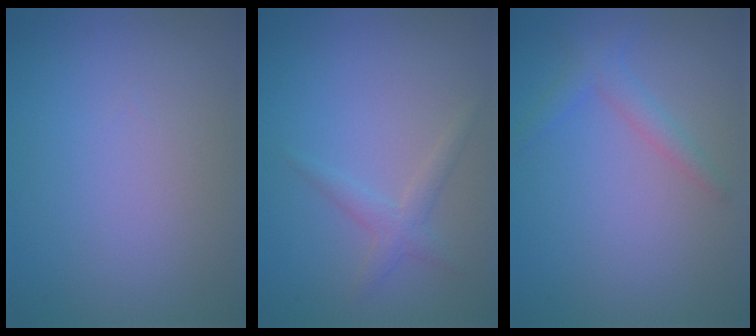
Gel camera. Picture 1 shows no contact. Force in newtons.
{"total": 1.7, "press": 1.7, "slide": 0.1}
{"total": 1.9, "press": 1.9, "slide": 0.0}